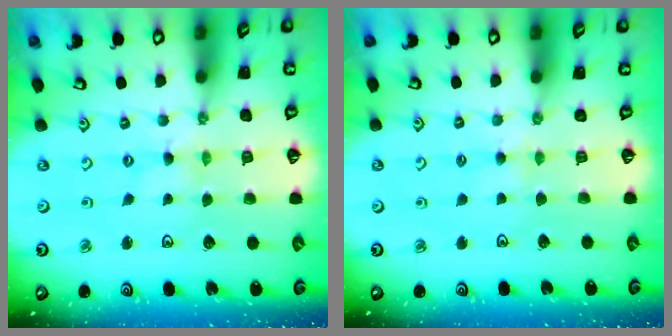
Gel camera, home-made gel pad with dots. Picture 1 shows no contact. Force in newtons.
{"total": 3.0, "press": 3.0, "slide": 0.6}